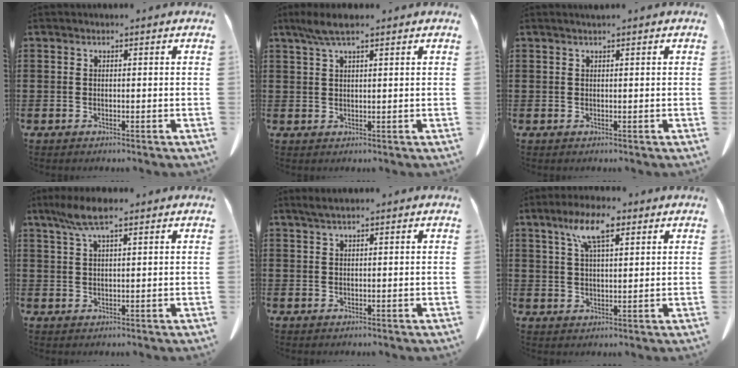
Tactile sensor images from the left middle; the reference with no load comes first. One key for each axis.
{"total": 4.1, "fx": 2.5, "fy": 0.6, "fz": 3.2, "tx": -0.065, "ty": 0.001, "tz": 0.046}
{"total": 0.6, "fx": 0.4, "fy": -0.1, "fz": 0.4, "tx": -0.008, "ty": -0.004, "tz": 0.009}
{"total": 5.6, "fx": 3.4, "fy": 1.0, "fz": 4.3, "tx": -0.091, "ty": 0.001, "tz": 0.062}
{"total": 1.6, "fx": 1.1, "fy": 0.1, "fz": 1.2, "tx": -0.025, "ty": -0.001, "tz": 0.020}
{"total": 7.7, "fx": 4.3, "fy": 2.3, "fz": 6.0, "tx": -0.128, "ty": 0.006, "tz": 0.076}